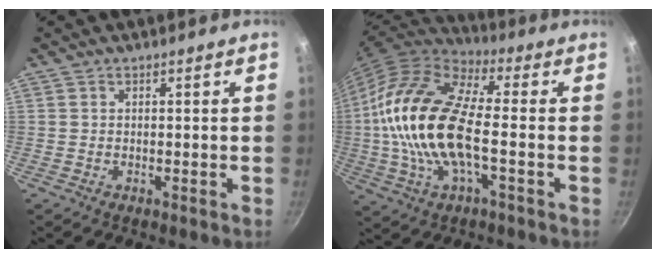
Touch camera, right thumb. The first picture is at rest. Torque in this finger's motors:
{"motor_torque": [-0.67, 1.74, 2.28, -0.50, 0.79]}